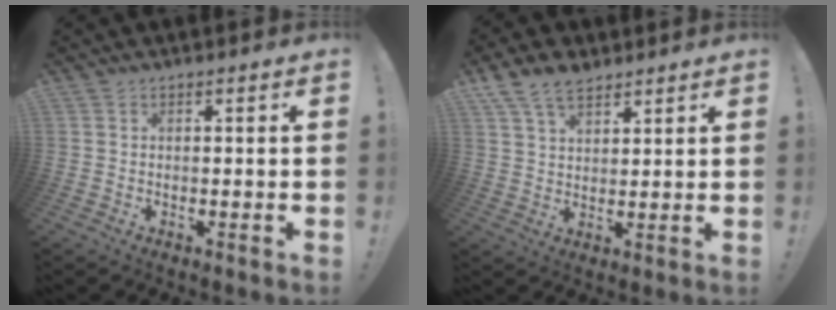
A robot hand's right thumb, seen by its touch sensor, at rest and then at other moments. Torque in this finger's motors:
{"motor_torque": [-1.28, 1.99, 0.75, 0.63, 0.38]}